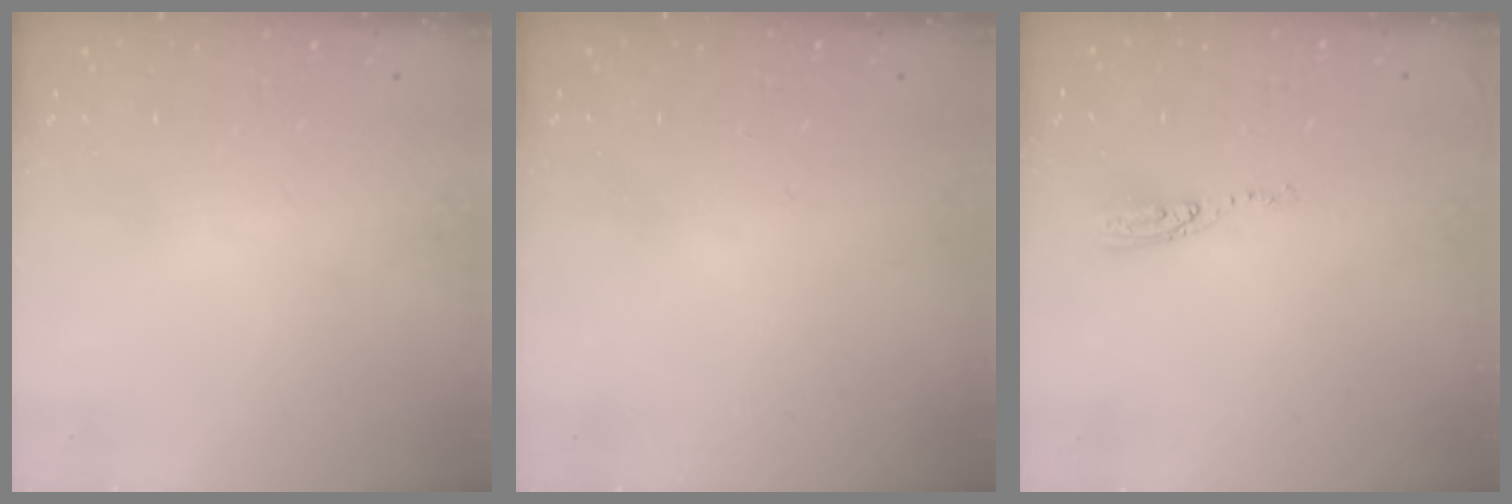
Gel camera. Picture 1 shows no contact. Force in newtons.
{"total": 0.0}
{"total": 5.9, "press": 5.9, "slide": 0.4}